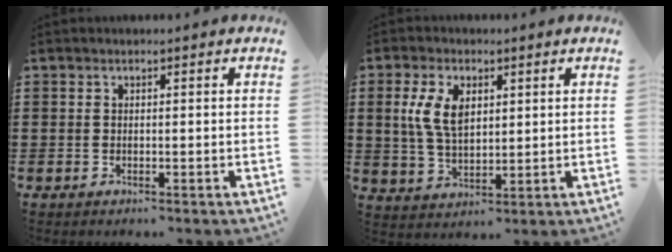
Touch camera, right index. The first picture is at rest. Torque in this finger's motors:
{"motor_torque": [1.25, 0.89, 0.28, 0.21]}